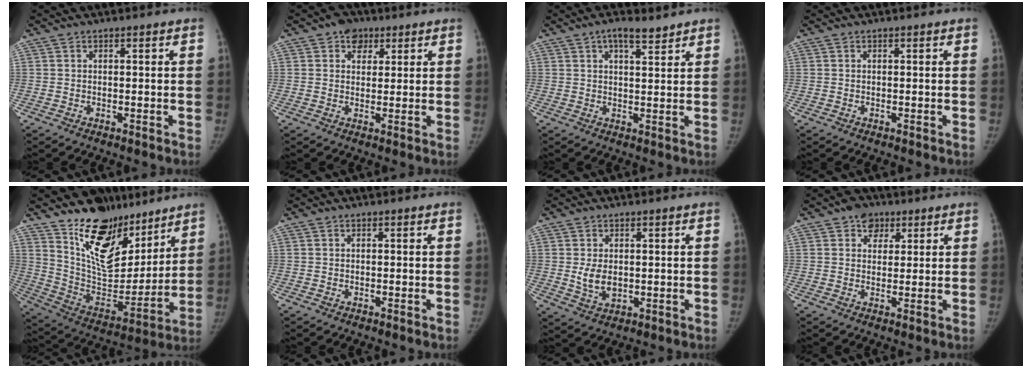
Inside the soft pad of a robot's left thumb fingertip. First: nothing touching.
{"total": 4.7, "force": [2.3, 3.6, 1.8], "torque": [0.001, -0.005, 0.031]}
{"total": 4.7, "force": [3.3, 1.6, 2.9], "torque": [-0.036, -0.018, 0.054]}
{"total": 0.0}
{"total": 21.1, "force": [15.0, 10.7, 10.3], "torque": [-0.107, -0.110, 0.258]}
{"total": 0.0}
{"total": 4.9, "force": [0.4, 3.4, 3.6], "torque": [-0.053, -0.012, 0.018]}
{"total": 4.7, "force": [2.5, 3.6, 1.7], "torque": [0.002, -0.007, 0.034]}